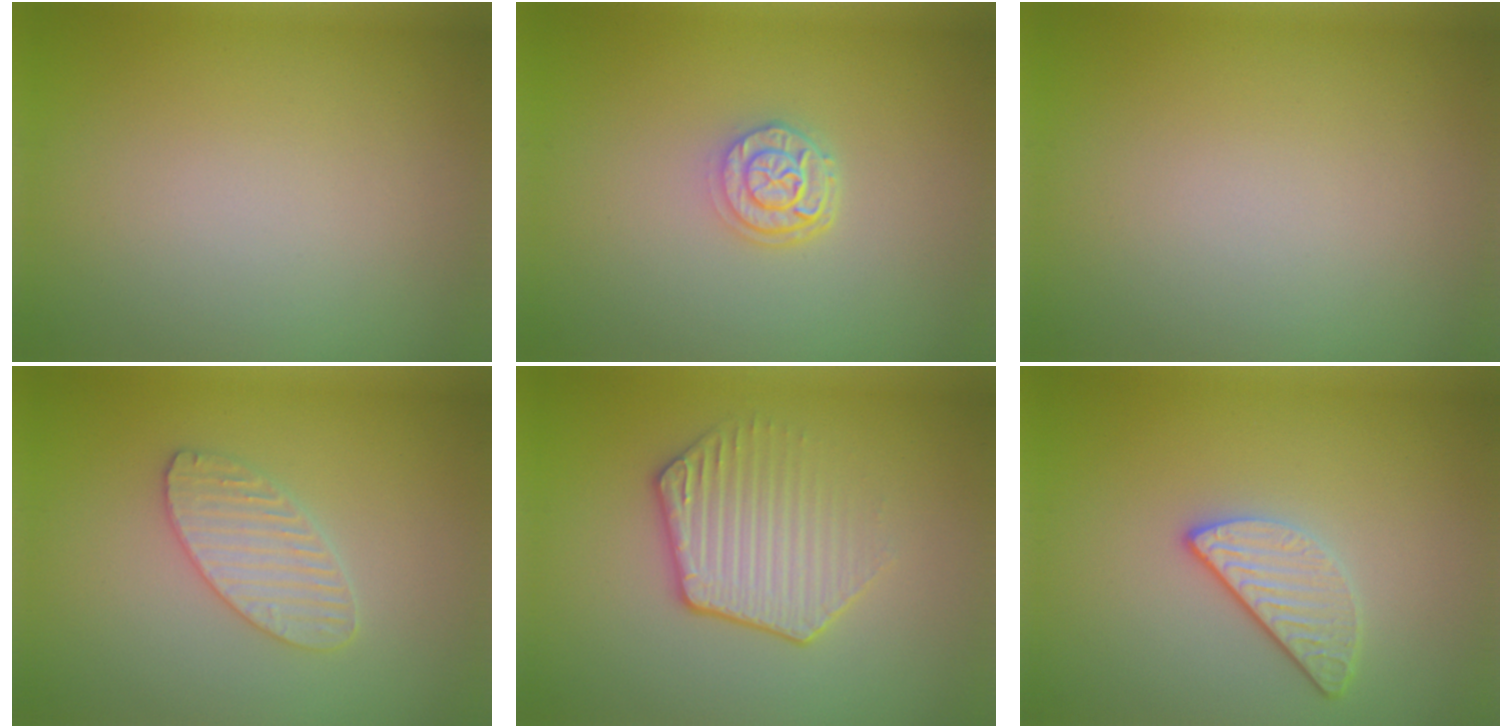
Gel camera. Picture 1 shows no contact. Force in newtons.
{"total": 2.5, "press": 2.0, "slide": 1.5}
{"total": 0.0}
{"total": 3.0, "press": 3.0, "slide": 0.2}
{"total": 3.5, "press": 3.1, "slide": 1.6}
{"total": 2.7, "press": 2.3, "slide": 1.3}